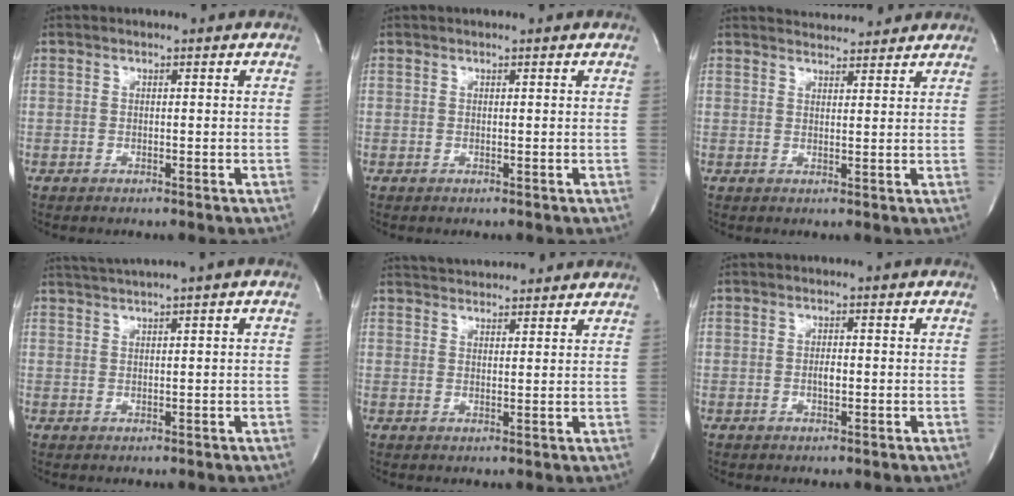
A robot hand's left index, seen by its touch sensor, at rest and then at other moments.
{"total": 0.9, "force": [0.9, -0.1, 0.3], "torque": [-0.007, 0.009, 0.012]}
{"total": 6.8, "force": [6.6, 1.1, 1.3], "torque": [-0.021, 0.019, 0.082]}
{"total": 3.2, "force": [2.4, -1.2, 1.7], "torque": [-0.041, 0.008, 0.052]}
{"total": 11.3, "force": [10.7, 2.0, 3.2], "torque": [-0.049, 0.032, 0.145]}
{"total": 1.2, "force": [-0.2, 0.4, 1.2], "torque": [-0.023, 0.000, -0.004]}